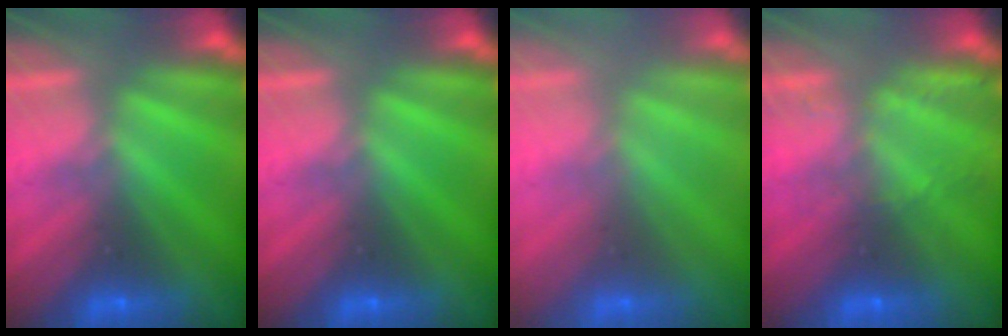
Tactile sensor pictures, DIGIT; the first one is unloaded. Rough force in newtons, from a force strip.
{"total": 0.0}
{"total": 2.8}
{"total": 2.2}